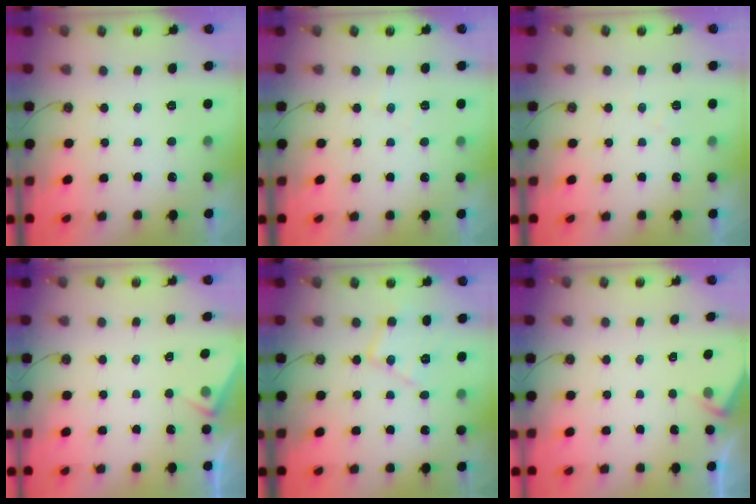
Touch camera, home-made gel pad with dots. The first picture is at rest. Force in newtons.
{"total": 4.4, "press": 4.4, "slide": 0.7}
{"total": 6.7, "press": 6.6, "slide": 0.9}
{"total": 3.8, "press": 3.8, "slide": 0.6}
{"total": 10.3, "press": 10.3, "slide": 0.5}
{"total": 2.7, "press": 2.6, "slide": 0.5}